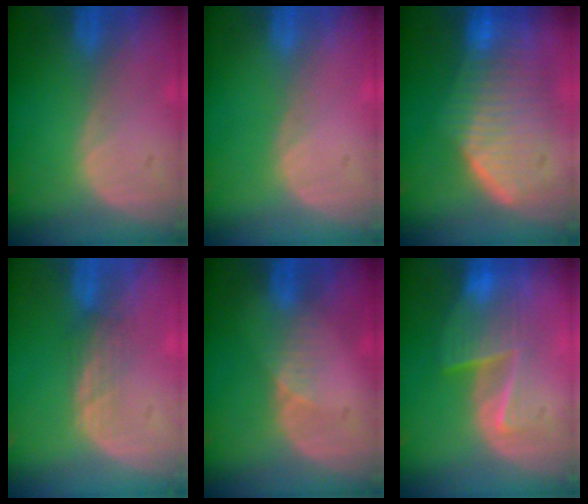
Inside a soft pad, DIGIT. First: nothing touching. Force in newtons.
{"total": 0.0}
{"total": 9.9, "press": 8.9, "slide": 4.2}
{"total": 2.5, "press": 2.3, "slide": 0.9}
{"total": 2.3, "press": 1.8, "slide": 1.4}
{"total": 6.7, "press": 6.4, "slide": 2.0}